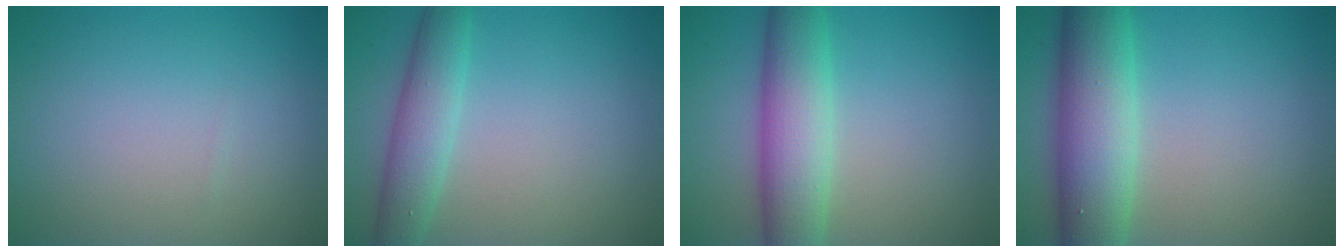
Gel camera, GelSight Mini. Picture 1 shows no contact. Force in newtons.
{"total": 3.9, "press": 3.9, "slide": 0.2}
{"total": 6.6, "press": 6.6, "slide": 0.2}
{"total": 8.4, "press": 8.4, "slide": 0.2}